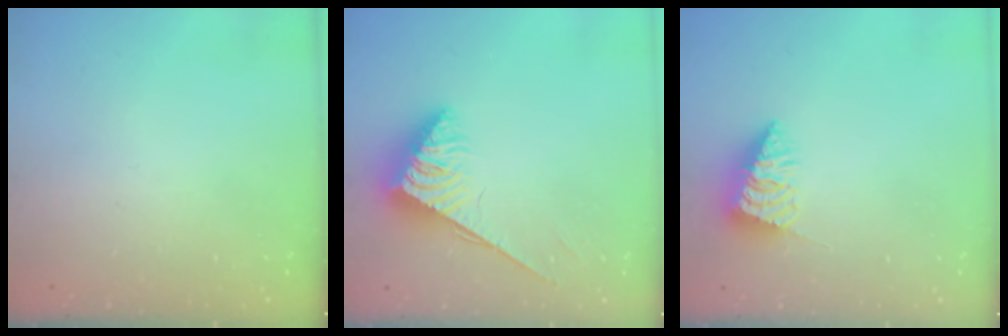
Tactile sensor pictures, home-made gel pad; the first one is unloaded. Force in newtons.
{"total": 3.6, "press": 3.6, "slide": 0.6}
{"total": 2.6, "press": 2.6, "slide": 0.1}